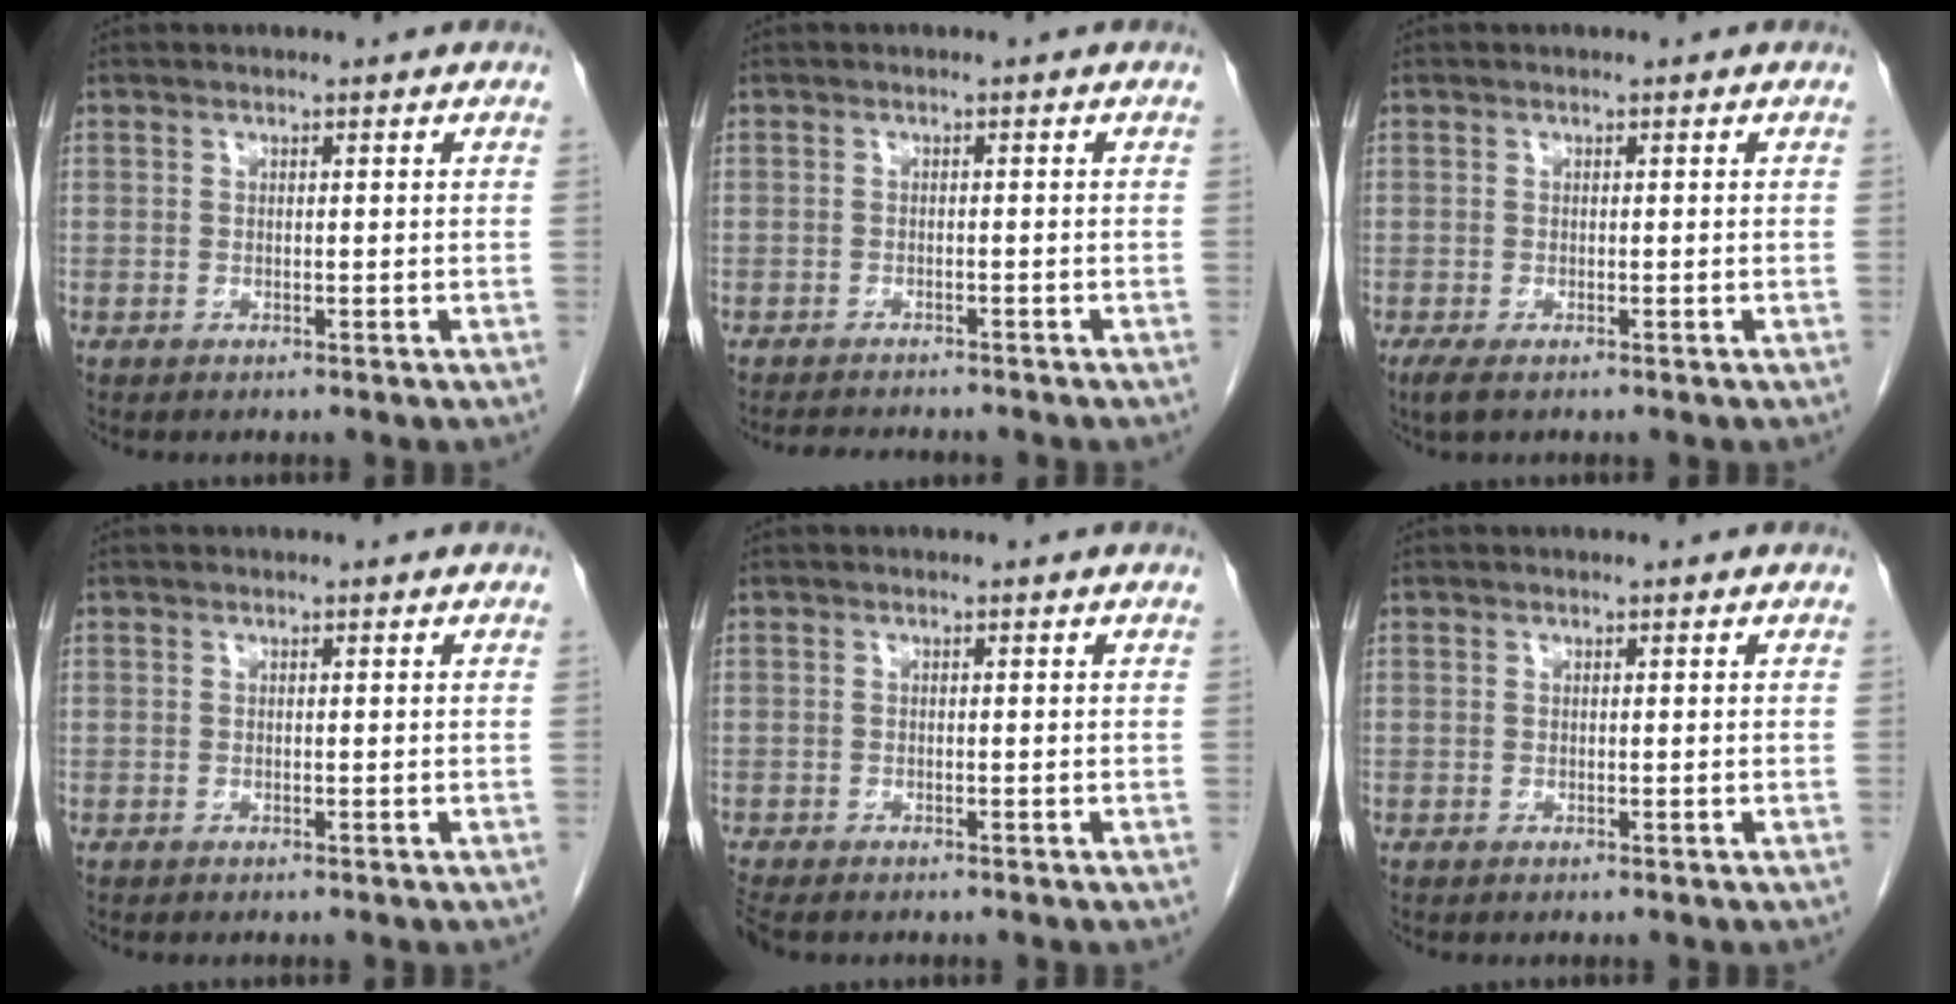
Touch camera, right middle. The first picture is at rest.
{"total": 4.8, "force": [-4.4, 0.9, 1.7], "torque": [-0.023, -0.007, -0.060]}
{"total": 1.9, "force": [-1.2, 0.6, 1.4], "torque": [-0.031, -0.007, -0.018]}
{"total": 0.0}
{"total": 3.0, "force": [-2.5, 1.0, 1.3], "torque": [-0.025, -0.010, -0.041]}
{"total": 0.0}